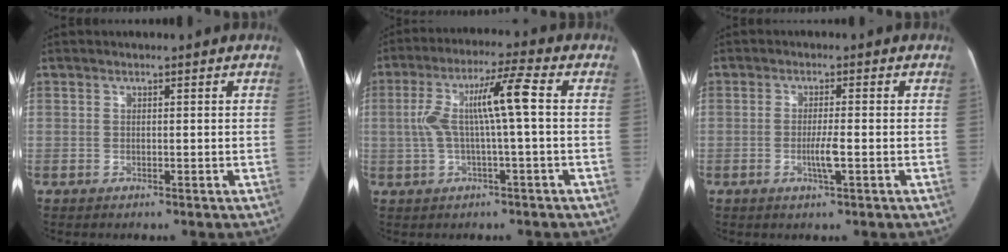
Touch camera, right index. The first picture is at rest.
{"total": 8.9, "force": [0.3, 0.1, 8.9], "torque": [-0.177, 0.025, 0.005]}
{"total": 3.1, "force": [-1.0, -0.2, 2.9], "torque": [-0.054, -0.007, -0.020]}